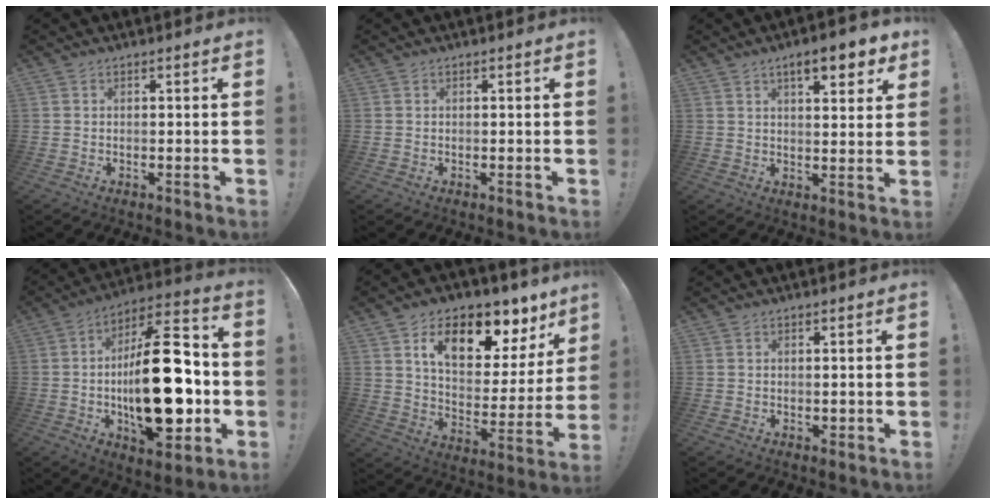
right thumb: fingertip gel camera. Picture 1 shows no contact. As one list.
[{"total": 0.0}, {"total": 8.3, "force": [5.0, 2.5, 6.2], "torque": [-0.071, -0.026, 0.079]}, {"total": 30.5, "force": [-3.3, 13.6, 27.1], "torque": [-0.454, 0.024, -0.046]}, {"total": 16.7, "force": [9.6, 8.2, 10.9], "torque": [-0.163, -0.058, 0.160]}, {"total": 0.9, "force": [0.0, 0.7, 0.5], "torque": [-0.006, 0.001, 0.002]}]